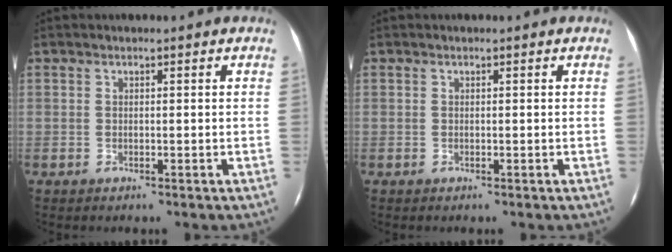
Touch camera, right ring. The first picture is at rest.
{"total": 0.0}